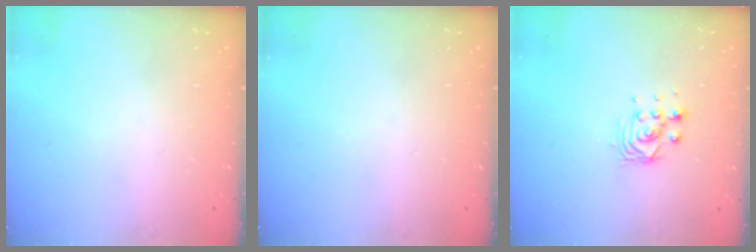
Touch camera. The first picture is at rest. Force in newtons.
{"total": 0.0}
{"total": 3.9, "press": 3.8, "slide": 0.8}